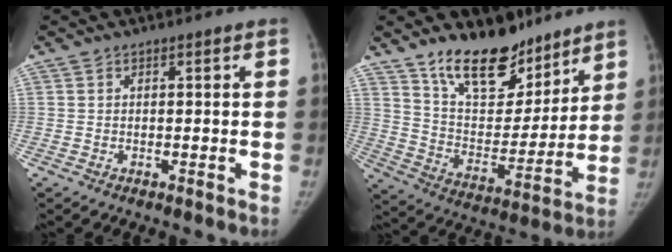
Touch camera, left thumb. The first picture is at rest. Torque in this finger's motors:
{"motor_torque": [0.53, 0.52, 1.03, -1.74, 0.07]}